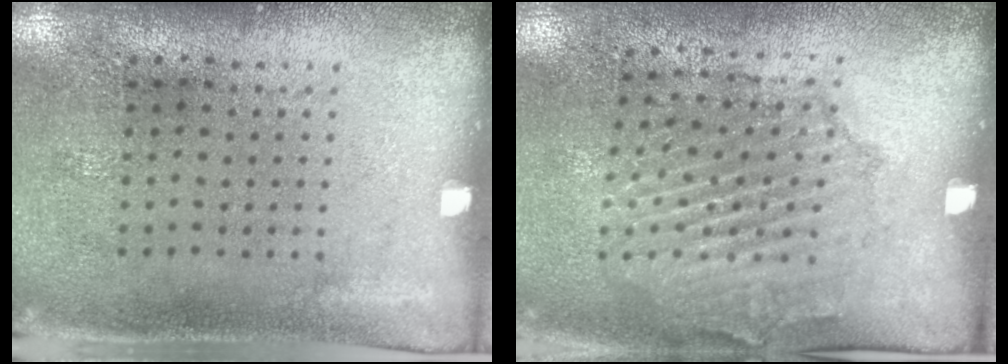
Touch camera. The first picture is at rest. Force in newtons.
{"total": 1.5, "press": 1.5, "slide": 0.4}